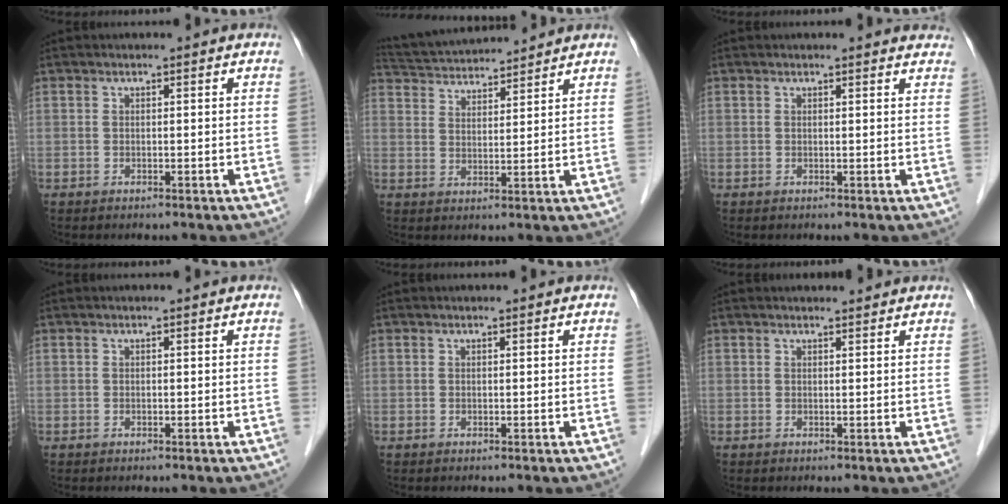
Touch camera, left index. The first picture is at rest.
{"total": 11.3, "force": [10.8, 1.1, 3.1], "torque": [-0.068, 0.029, 0.180]}
{"total": 4.6, "force": [4.4, 1.0, 0.9], "torque": [-0.002, 0.003, 0.031]}
{"total": 0.0}
{"total": 0.0}
{"total": 1.9, "force": [1.9, 0.3, 0.3], "torque": [-0.011, 0.006, 0.025]}